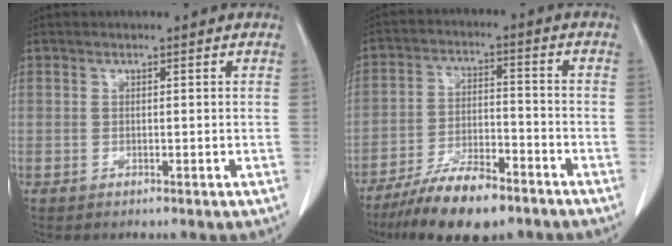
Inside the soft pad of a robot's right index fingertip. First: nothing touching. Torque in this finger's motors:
{"motor_torque": [-0.04, -0.23, 0.03, 0.02]}